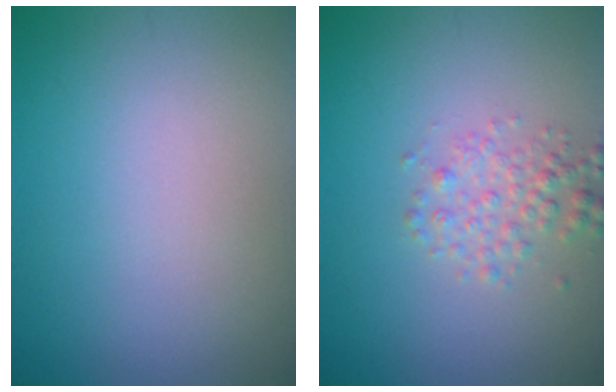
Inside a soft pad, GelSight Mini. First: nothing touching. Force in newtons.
{"total": 2.1, "press": 2.1, "slide": 0.1}